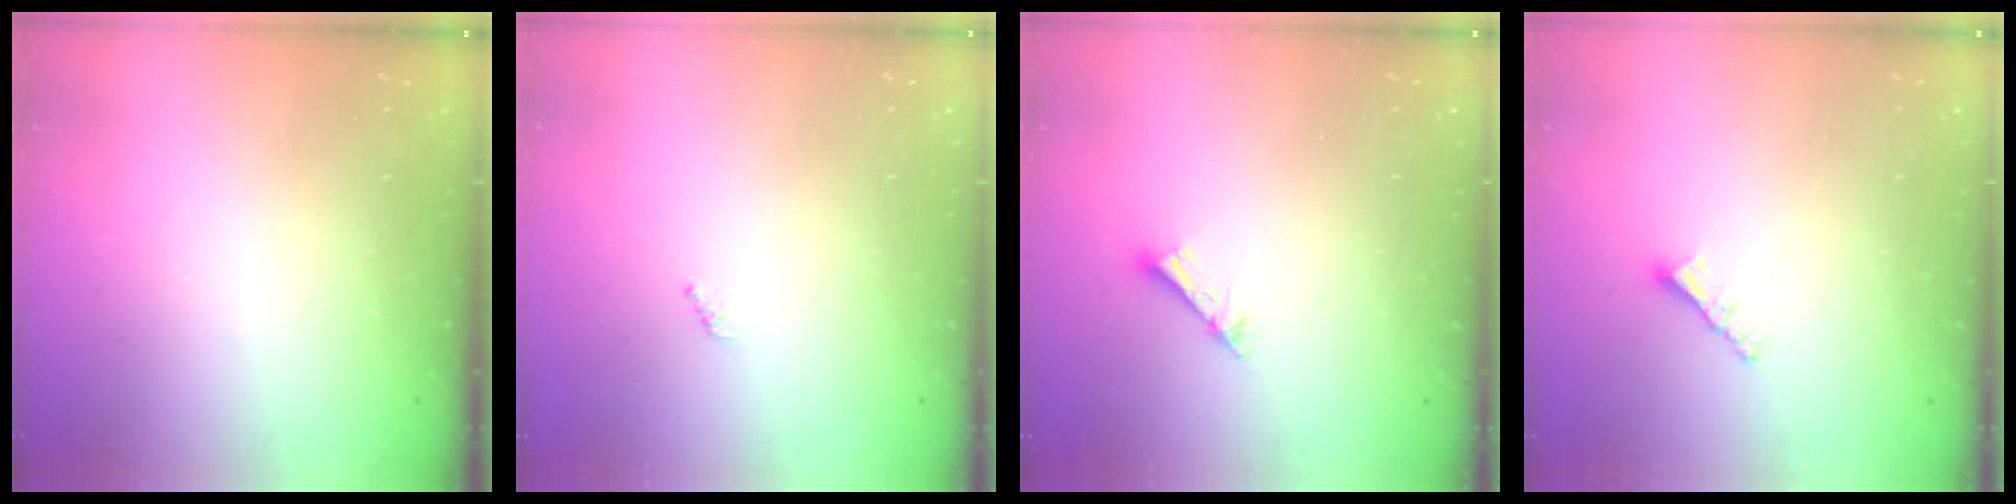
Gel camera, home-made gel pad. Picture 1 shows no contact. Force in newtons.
{"total": 0.7, "press": 0.7, "slide": 0.3}
{"total": 3.6, "press": 3.6, "slide": 0.2}
{"total": 2.3, "press": 2.3, "slide": 0.1}